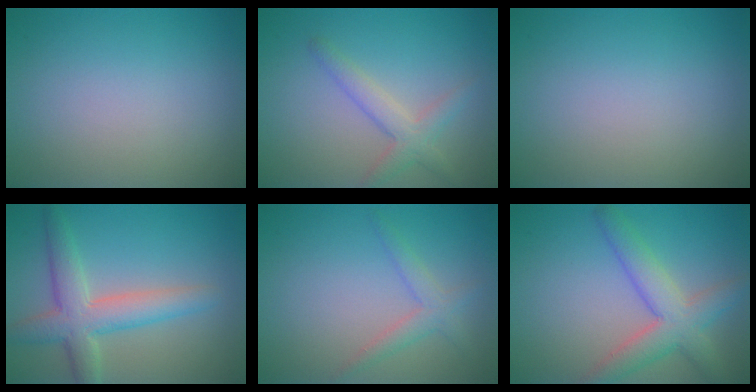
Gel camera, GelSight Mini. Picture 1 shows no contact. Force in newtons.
{"total": 2.7, "press": 2.7, "slide": 0.1}
{"total": 0.0}
{"total": 5.2, "press": 5.1, "slide": 0.4}
{"total": 2.0, "press": 2.0, "slide": 0.2}
{"total": 5.1, "press": 5.1, "slide": 0.2}